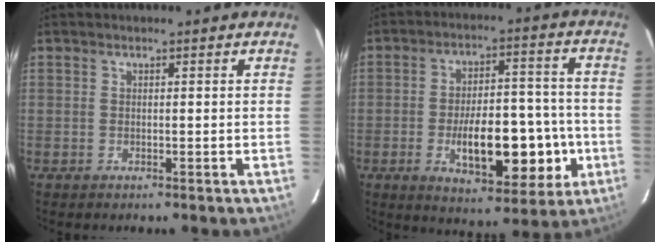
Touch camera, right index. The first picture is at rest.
{"total": 15.3, "force": [-4.0, 6.1, 13.5], "torque": [-0.201, 0.016, -0.052]}